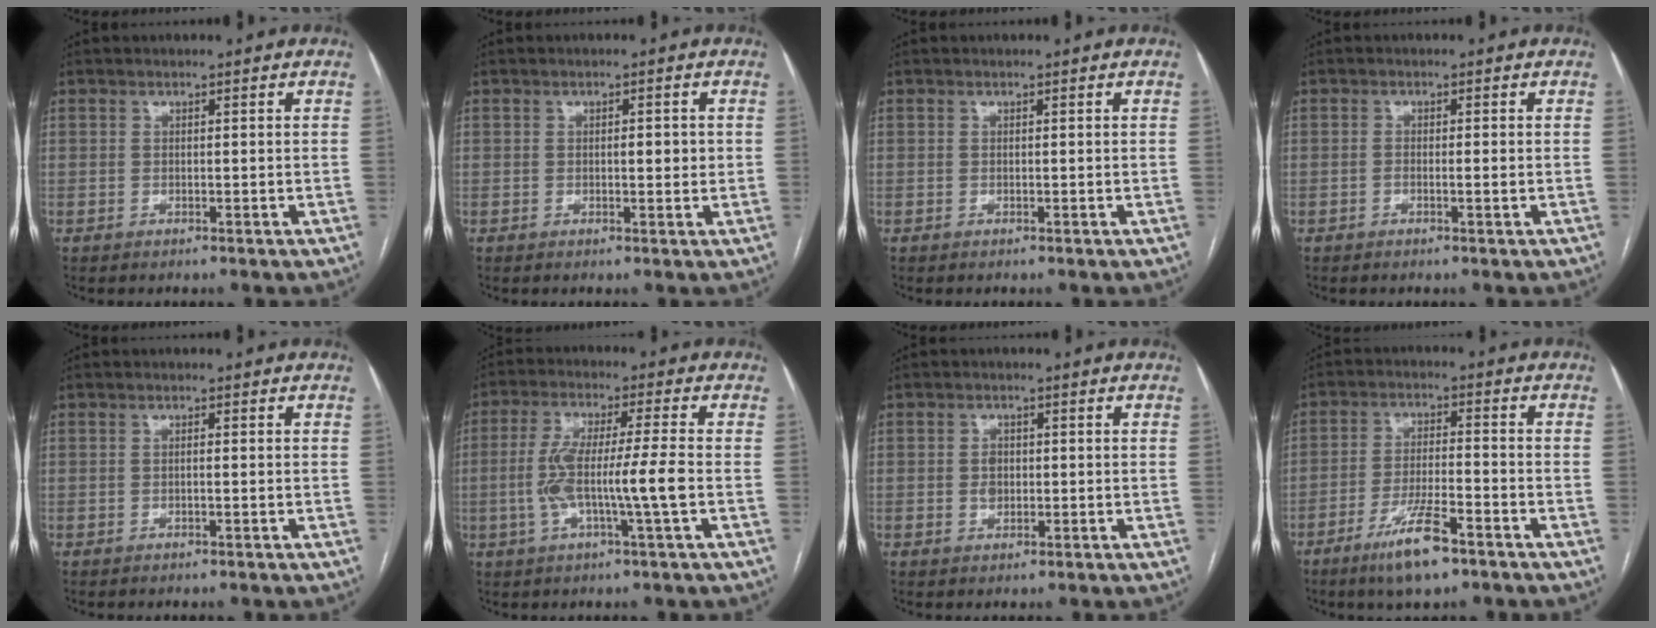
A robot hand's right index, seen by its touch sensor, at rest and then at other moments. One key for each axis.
{"total": 2.1, "fx": 0.1, "fy": 0.7, "fz": 1.9, "tx": -0.029, "ty": 0.002, "tz": 0.002}
{"total": 0.0}
{"total": 1.5, "fx": -0.3, "fy": 0.3, "fz": 1.4, "tx": -0.025, "ty": -0.001, "tz": -0.005}
{"total": 0.7, "fx": 0.0, "fy": 0.1, "fz": 0.7, "tx": -0.012, "ty": 0.001, "tz": -0.001}
{"total": 9.7, "fx": -1.7, "fy": -0.1, "fz": 9.5, "tx": -0.190, "ty": 0.006, "tz": -0.036}
{"total": 2.3, "fx": -0.1, "fy": 1.8, "fz": 1.5, "tx": -0.024, "ty": 0.002, "tz": 0.000}
{"total": 8.8, "fx": -5.7, "fy": 1.4, "fz": 6.6, "tx": -0.126, "ty": -0.013, "tz": -0.100}